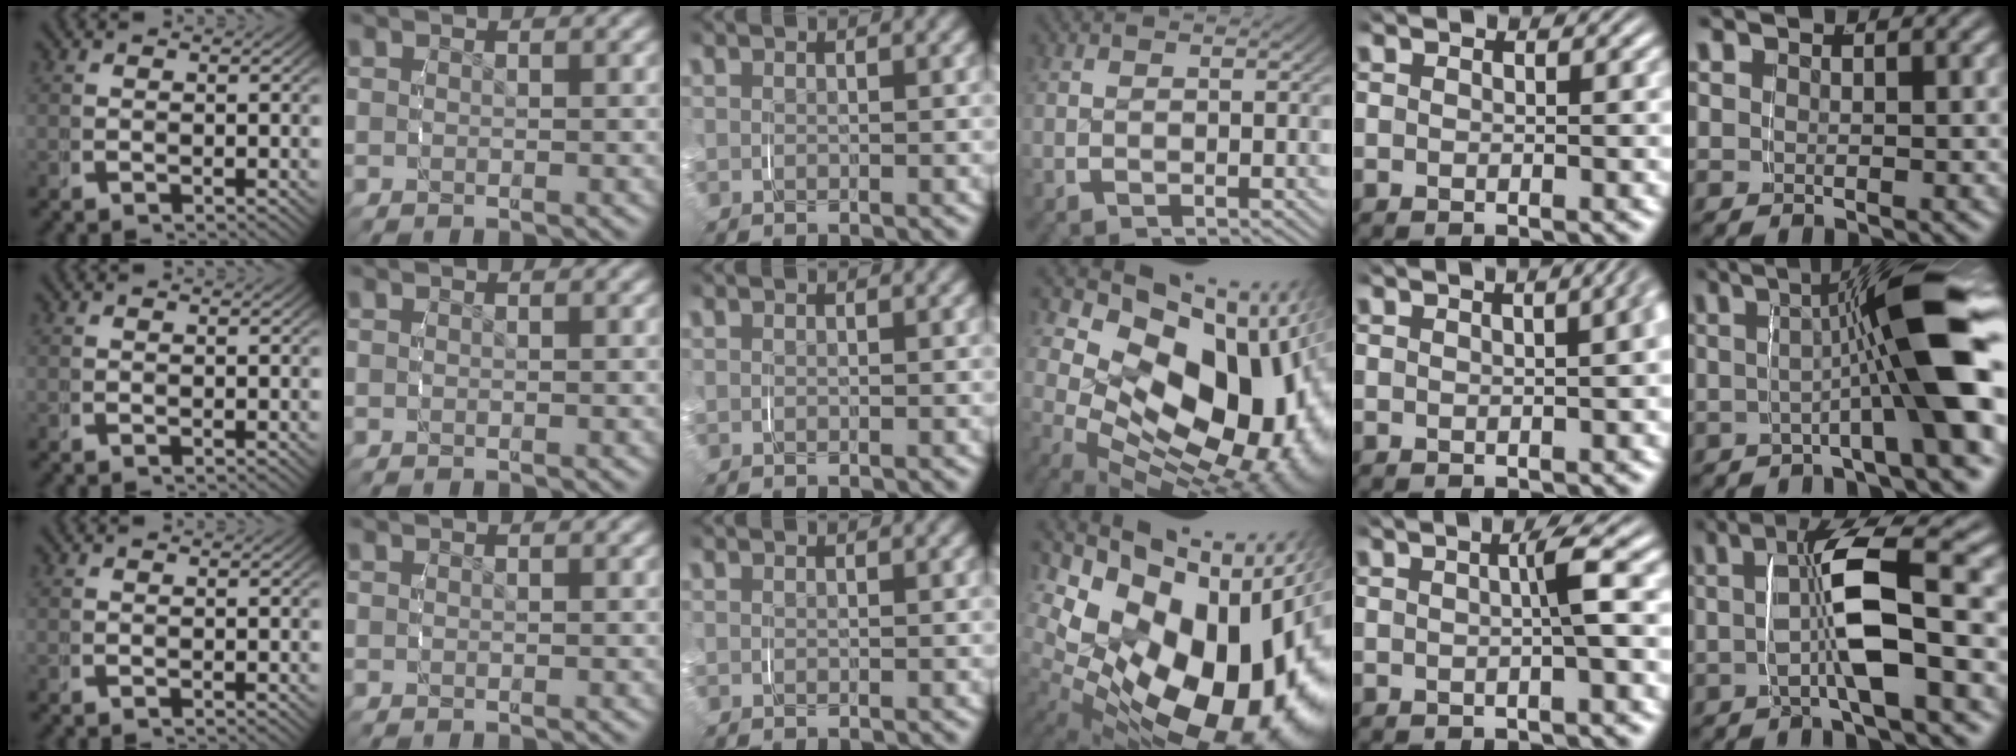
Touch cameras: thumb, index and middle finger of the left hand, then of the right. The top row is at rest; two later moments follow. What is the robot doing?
{"motion": "grasp_and_lifting", "object": "phone"}